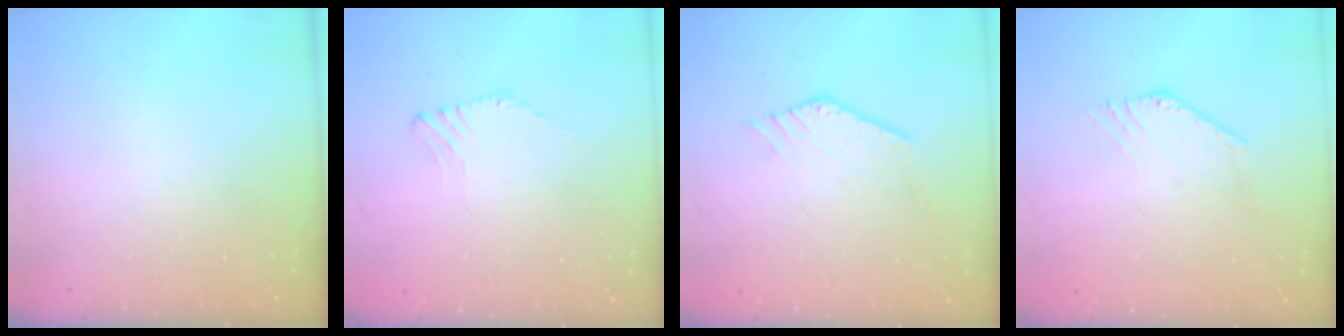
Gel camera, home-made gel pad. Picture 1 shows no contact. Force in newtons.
{"total": 1.2, "press": 1.0, "slide": 0.7}
{"total": 1.3, "press": 1.3, "slide": 0.1}
{"total": 0.0}